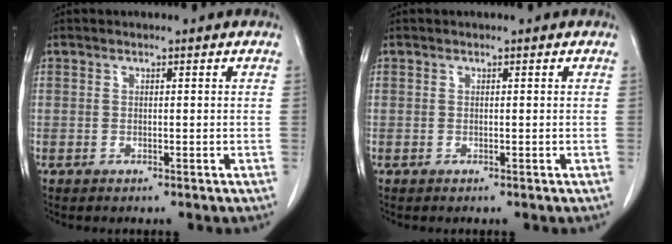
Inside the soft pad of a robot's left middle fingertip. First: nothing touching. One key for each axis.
{"total": 0.0}